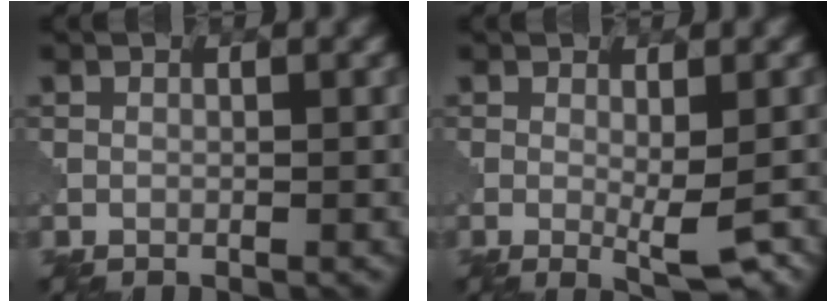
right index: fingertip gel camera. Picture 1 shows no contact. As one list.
[{"total": 3.2, "force": [-0.4, 0.5, 3.1], "torque": [-0.051, -0.011, -0.004]}]